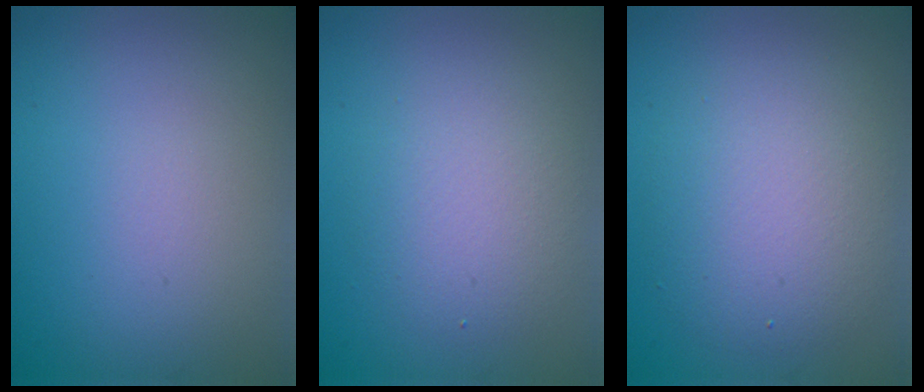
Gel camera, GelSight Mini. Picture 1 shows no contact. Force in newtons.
{"total": 3.4, "press": 3.4, "slide": 0.1}
{"total": 4.9, "press": 4.9, "slide": 0.3}